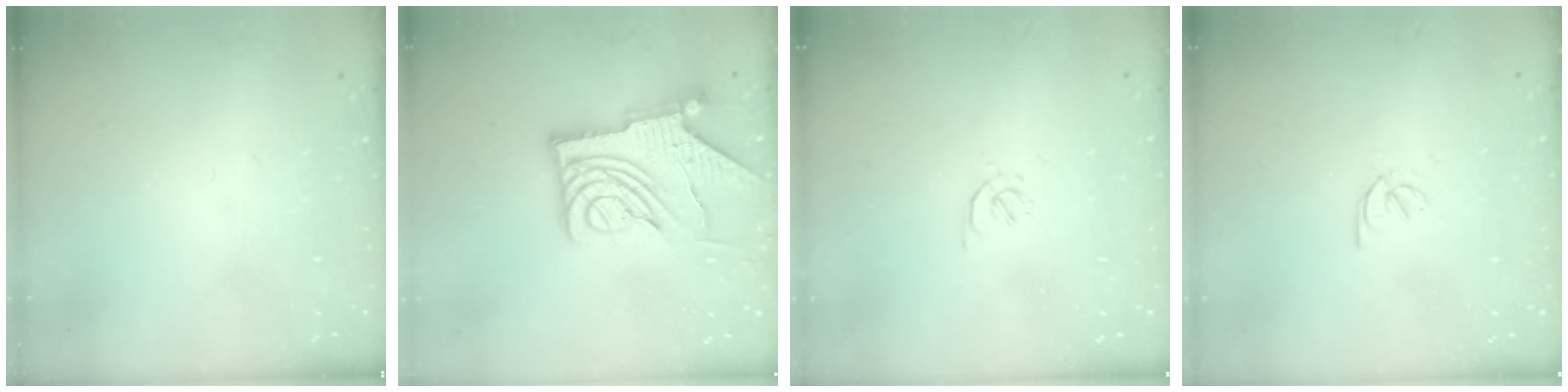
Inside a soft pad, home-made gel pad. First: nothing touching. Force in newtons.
{"total": 13.5, "press": 13.4, "slide": 1.6}
{"total": 1.6, "press": 1.6, "slide": 0.4}
{"total": 2.3, "press": 2.2, "slide": 0.5}